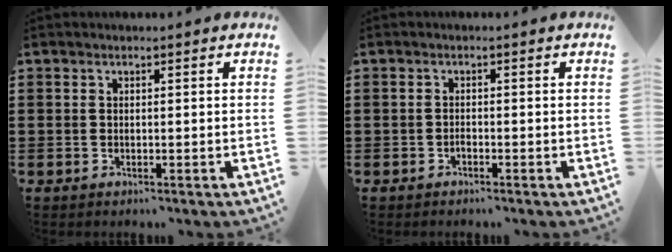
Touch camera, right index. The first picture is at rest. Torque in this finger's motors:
{"motor_torque": [0.91, 1.23, 0.00, -0.02]}